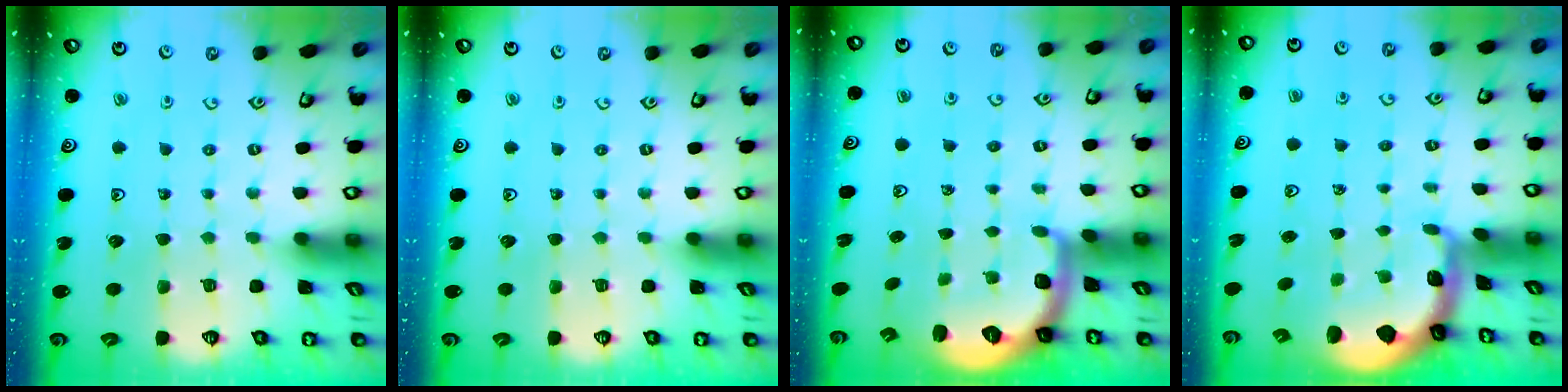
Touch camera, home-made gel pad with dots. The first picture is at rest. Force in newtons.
{"total": 0.0}
{"total": 1.9, "press": 1.8, "slide": 0.4}
{"total": 1.0, "press": 0.9, "slide": 0.4}